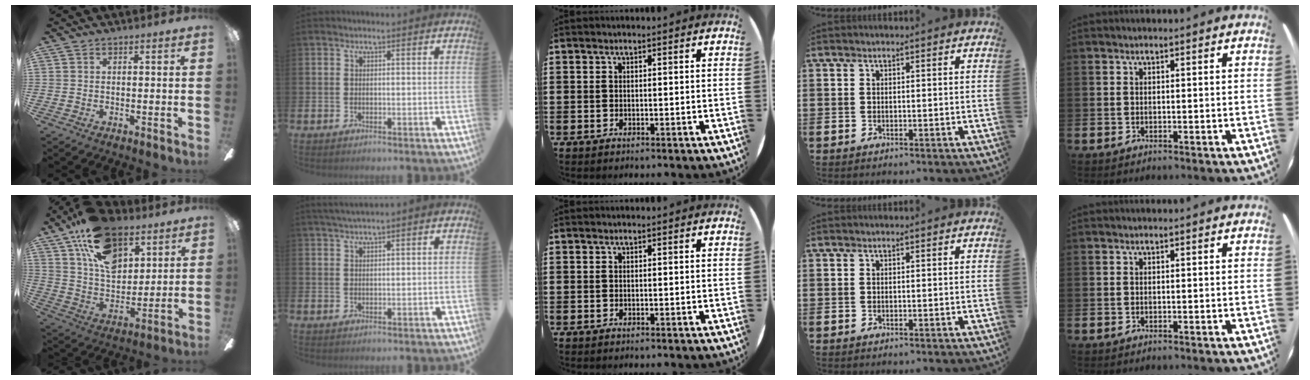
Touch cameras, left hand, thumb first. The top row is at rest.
{"thumb": {"total": 18.9, "force": [10.8, 10.9, 11.0], "torque": [-0.188, -0.040, 0.198]}, "index": {"total": 1.7, "force": [1.4, -0.1, 1.0], "torque": [-0.026, 0.003, 0.028]}}